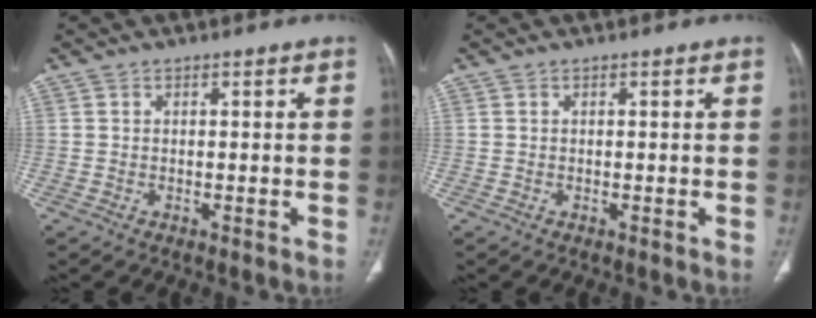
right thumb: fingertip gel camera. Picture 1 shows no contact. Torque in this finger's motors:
{"motor_torque": [0.00, 0.00, -0.10, 0.06, 0.00]}